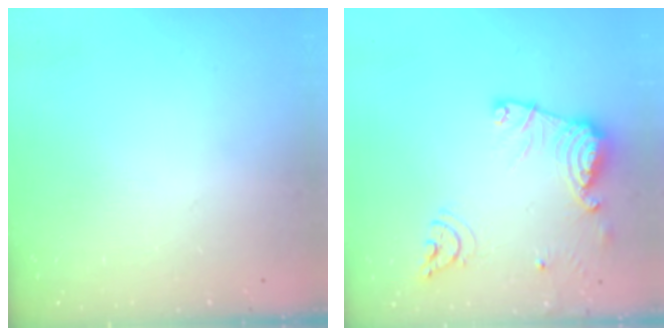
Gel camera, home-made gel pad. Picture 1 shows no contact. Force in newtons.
{"total": 15.2, "press": 15.1, "slide": 1.8}